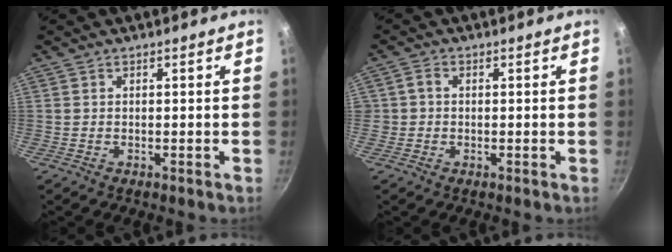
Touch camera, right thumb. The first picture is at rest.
{"total": 1.4, "force": [0.1, 1.3, 0.6], "torque": [-0.006, 0.008, 0.001]}